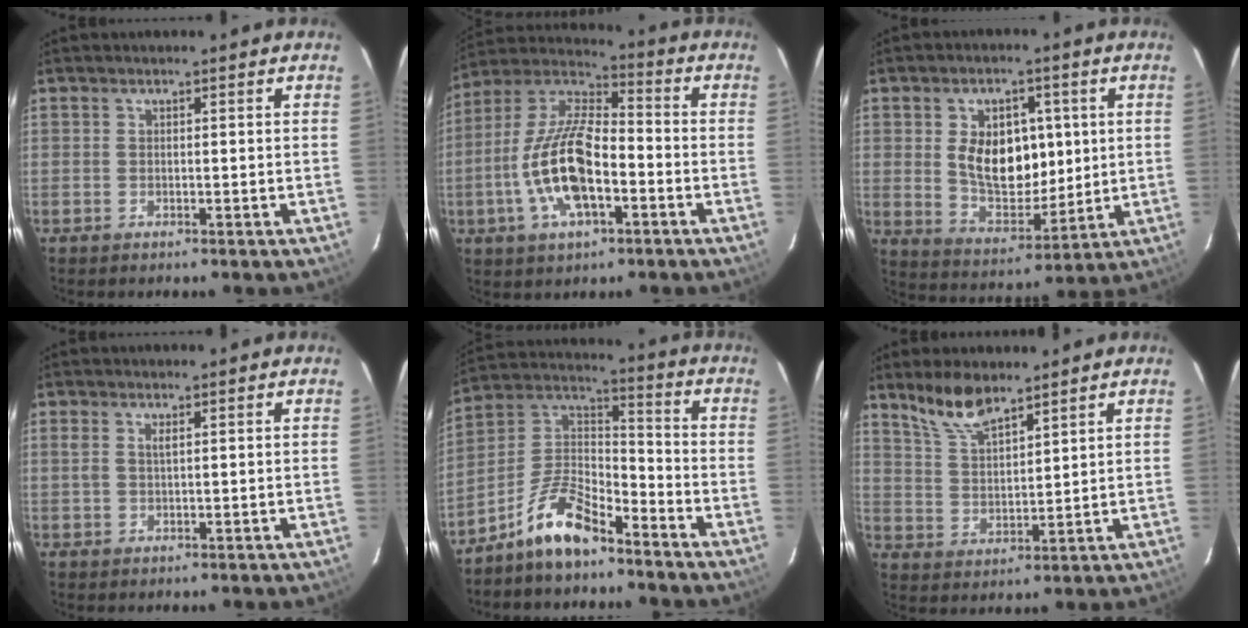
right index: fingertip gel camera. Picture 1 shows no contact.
{"total": 16.6, "force": [-4.9, 6.8, 14.3], "torque": [-0.298, -0.001, -0.095]}
{"total": 12.6, "force": [2.1, 7.9, 9.5], "torque": [-0.172, 0.002, 0.051]}
{"total": 1.6, "force": [0.6, 0.6, 1.4], "torque": [-0.028, 0.002, 0.011]}
{"total": 11.7, "force": [-8.4, 4.3, 6.9], "torque": [-0.154, 0.035, -0.160]}
{"total": 8.2, "force": [6.6, 2.5, 4.3], "torque": [-0.085, 0.007, 0.136]}